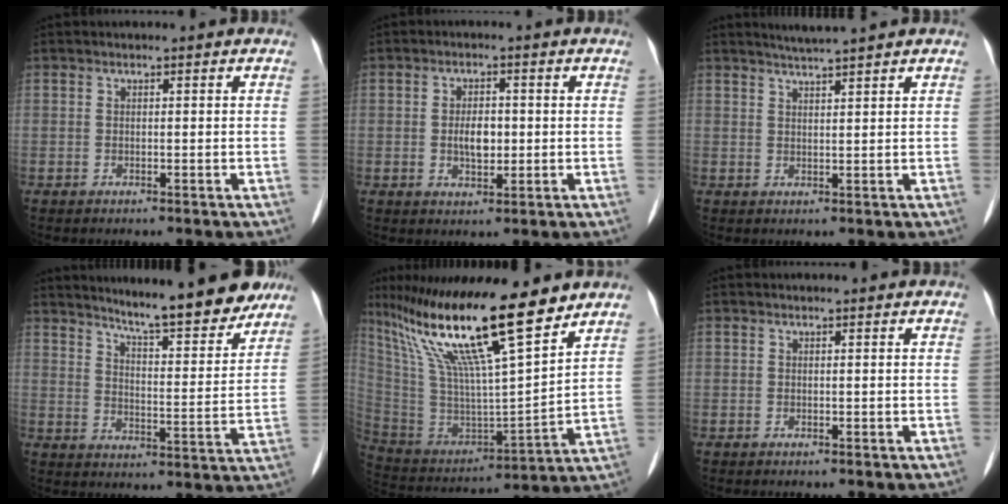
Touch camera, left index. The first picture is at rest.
{"total": 3.8, "force": [-0.1, 2.0, 3.3], "torque": [-0.063, 0.002, 0.001]}
{"total": 3.9, "force": [3.4, -0.7, 1.6], "torque": [-0.027, 0.012, 0.060]}
{"total": 14.3, "force": [12.8, 1.3, 6.3], "torque": [-0.088, -0.016, 0.179]}
{"total": 22.1, "force": [15.6, 2.2, 15.5], "torque": [-0.292, 0.006, 0.286]}
{"total": 0.0}